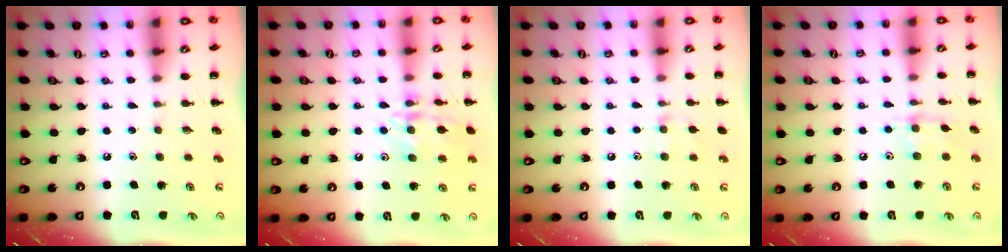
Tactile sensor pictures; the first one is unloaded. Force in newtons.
{"total": 14.5, "press": 14.5, "slide": 0.8}
{"total": 6.2, "press": 6.0, "slide": 1.8}
{"total": 7.2, "press": 7.2, "slide": 0.6}